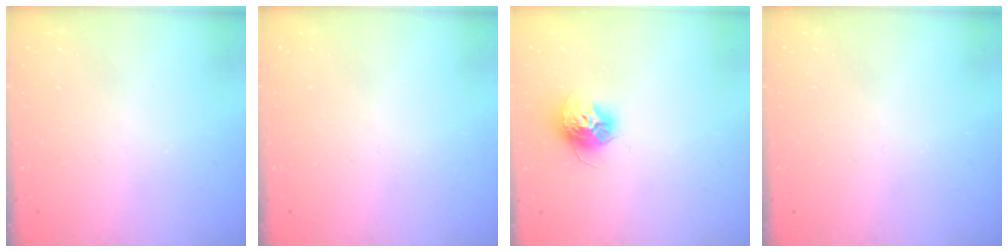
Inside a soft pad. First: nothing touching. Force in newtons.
{"total": 0.0}
{"total": 11.2, "press": 11.2, "slide": 0.8}
{"total": 0.0}